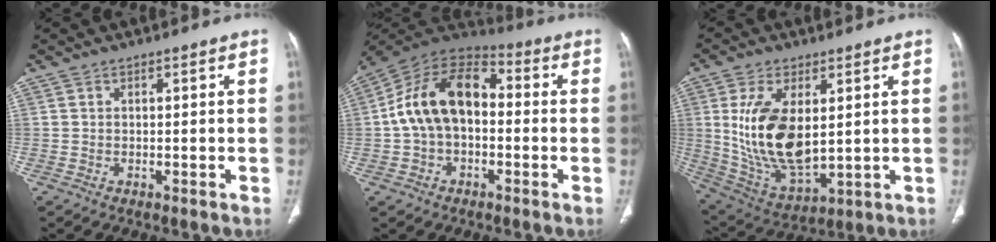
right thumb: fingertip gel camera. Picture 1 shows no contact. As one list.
[{"total": 15.5, "force": [-0.2, 10.2, 11.7], "torque": [-0.195, 0.045, -0.016]}, {"total": 16.4, "force": [2.5, 8.5, 13.9], "torque": [-0.262, -0.022, 0.067]}]